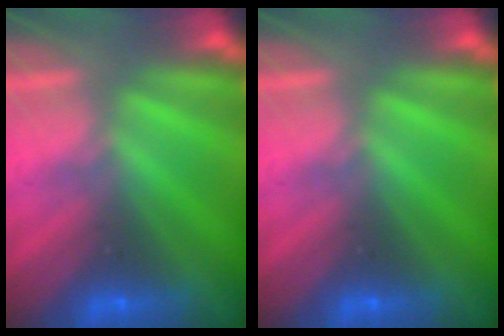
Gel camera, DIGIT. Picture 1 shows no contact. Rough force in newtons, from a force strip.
{"total": 0.0}